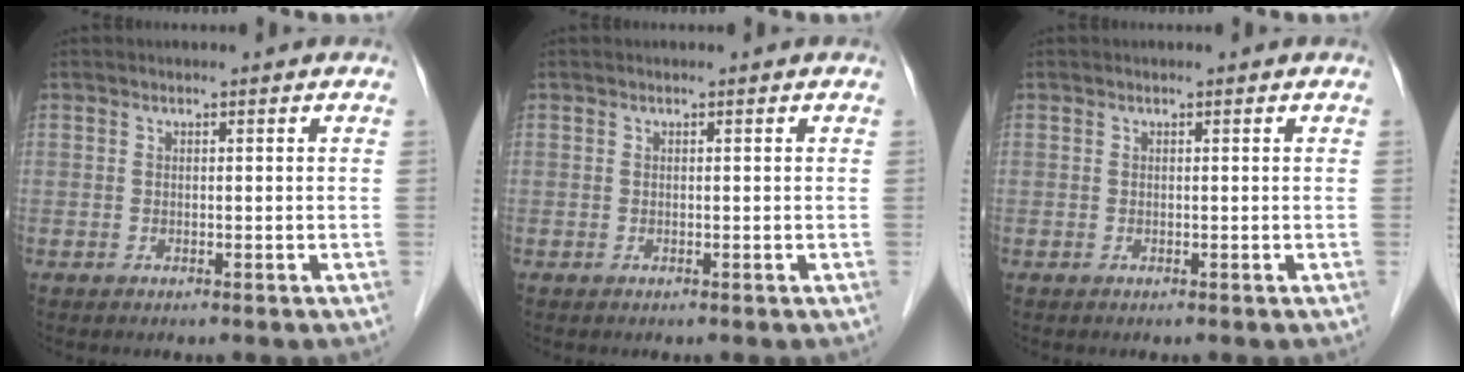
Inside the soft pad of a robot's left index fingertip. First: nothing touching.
{"total": 0.0}
{"total": 0.0}